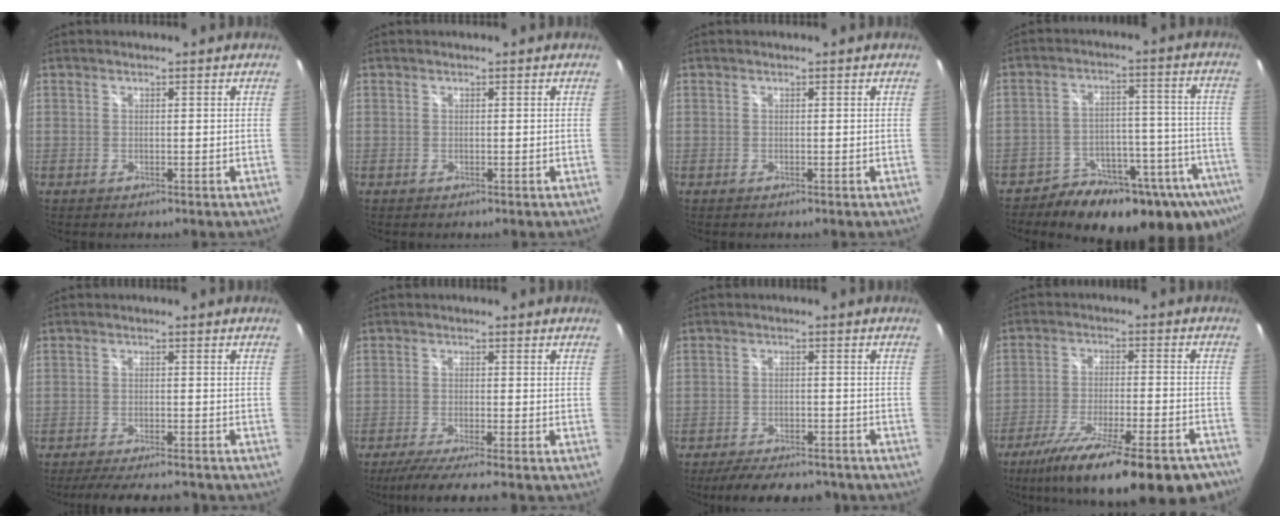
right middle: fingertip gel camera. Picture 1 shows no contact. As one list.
[{"total": 0.0}, {"total": 0.0}, {"total": 23.9, "force": [-17.7, 10.7, 12.0], "torque": [-0.164, 0.002, -0.224]}, {"total": 11.1, "force": [-9.7, 2.2, 4.9], "torque": [-0.103, -0.014, -0.143]}, {"total": 7.1, "force": [-6.0, -0.8, 3.6], "torque": [-0.082, -0.023, -0.101]}, {"total": 11.9, "force": [-9.9, 4.0, 5.4], "torque": [-0.111, -0.011, -0.140]}, {"total": 24.7, "force": [-19.2, 5.9, 14.4], "torque": [-0.244, -0.052, -0.274]}]